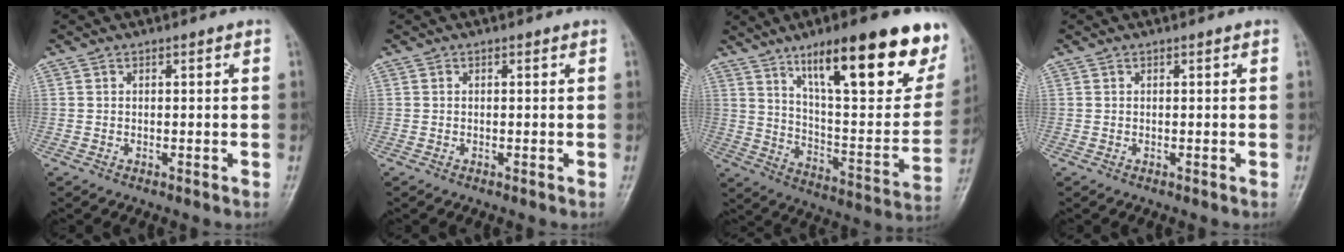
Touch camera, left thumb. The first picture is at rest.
{"total": 0.0}
{"total": 27.7, "force": [16.2, 7.7, 21.1], "torque": [-0.265, -0.047, 0.254]}
{"total": 0.0}